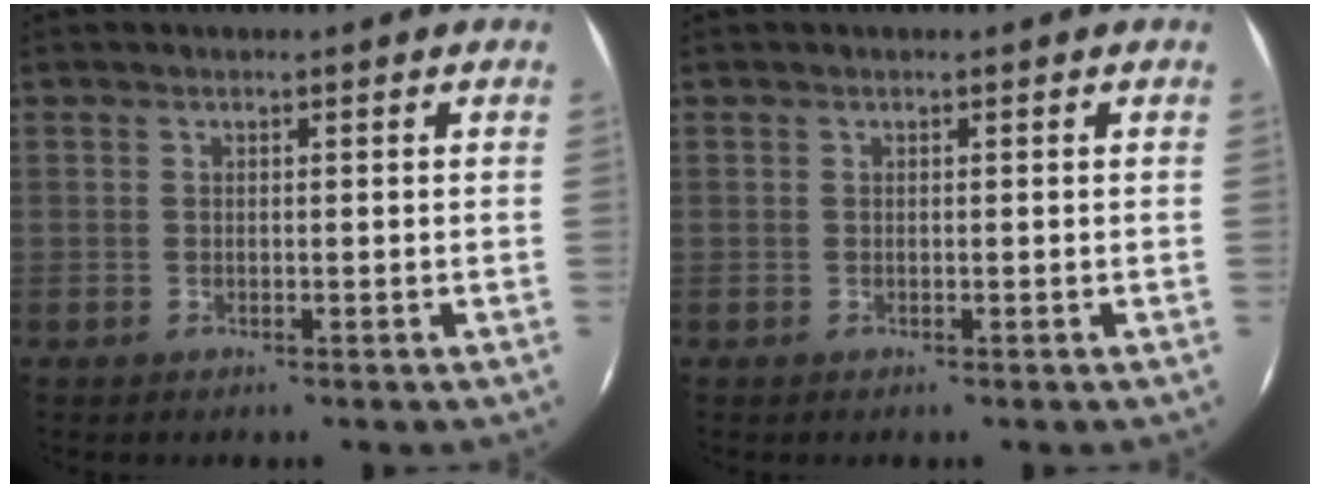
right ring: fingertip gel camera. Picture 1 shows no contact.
{"total": 0.0}